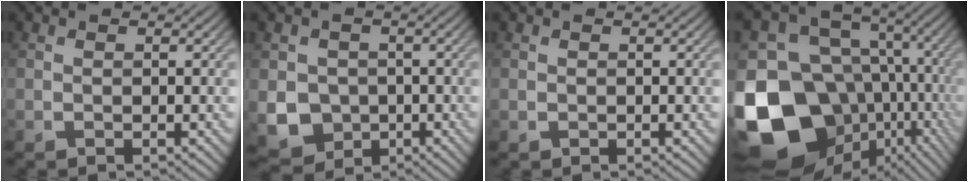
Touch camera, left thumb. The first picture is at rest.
{"total": 6.2, "force": [-1.2, 5.6, 2.3], "torque": [-0.059, -0.024, -0.036]}
{"total": 0.0}
{"total": 22.0, "force": [-6.8, 17.2, 12.0], "torque": [-0.292, -0.029, -0.063]}